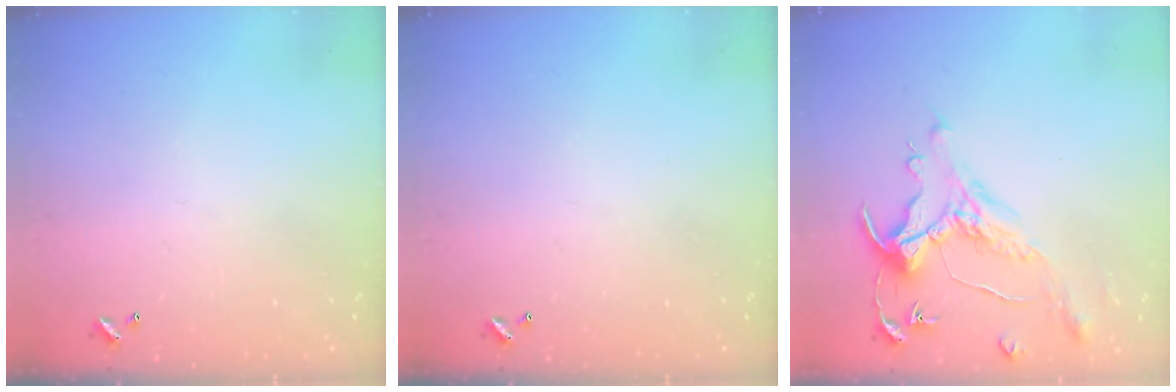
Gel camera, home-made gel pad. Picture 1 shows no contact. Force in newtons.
{"total": 0.0}
{"total": 0.9, "press": 0.2, "slide": 0.9}